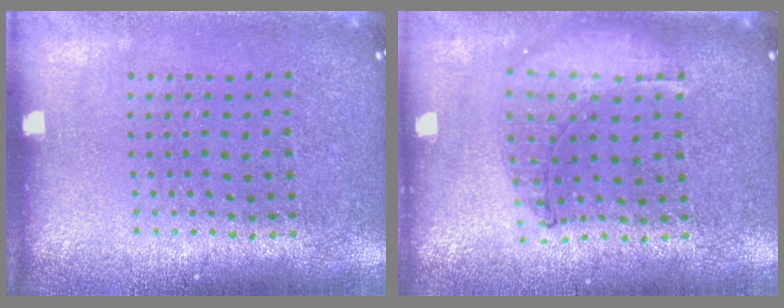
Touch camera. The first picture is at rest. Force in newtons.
{"total": 1.0, "press": 1.0, "slide": 0.2}